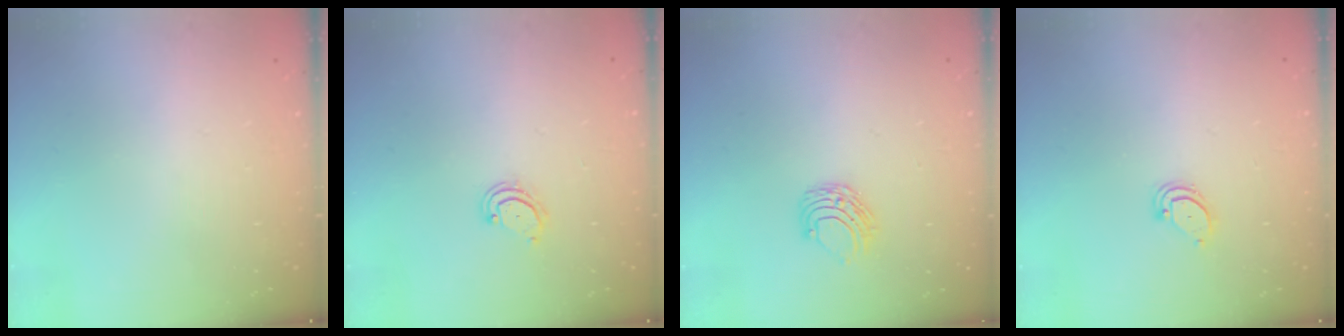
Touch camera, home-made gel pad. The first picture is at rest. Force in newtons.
{"total": 3.3, "press": 3.3, "slide": 0.3}
{"total": 6.3, "press": 6.2, "slide": 0.6}
{"total": 3.0, "press": 3.0, "slide": 0.2}